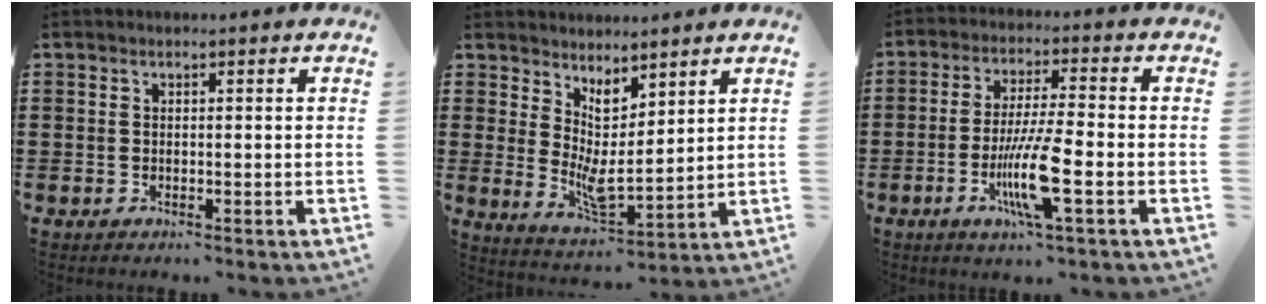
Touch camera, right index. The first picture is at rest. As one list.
[{"total": 4.3, "force": [2.0, 1.5, 3.4], "torque": [-0.075, -0.020, 0.036]}, {"total": 9.7, "force": [-3.2, 1.4, 9.1], "torque": [-0.181, -0.016, -0.060]}]